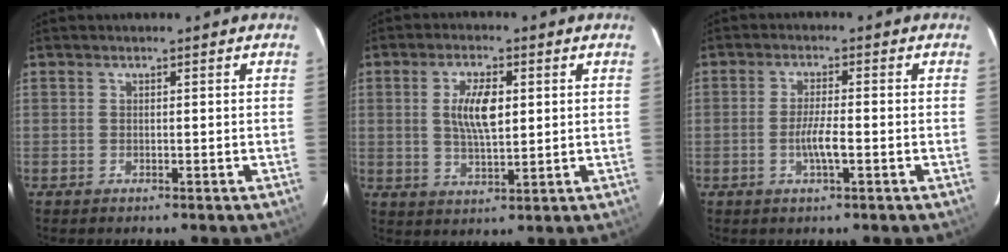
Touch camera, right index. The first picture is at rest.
{"total": 7.4, "force": [1.4, 3.0, 6.6], "torque": [-0.124, 0.003, 0.029]}
{"total": 4.2, "force": [-1.4, 0.4, 3.9], "torque": [-0.075, -0.003, -0.025]}